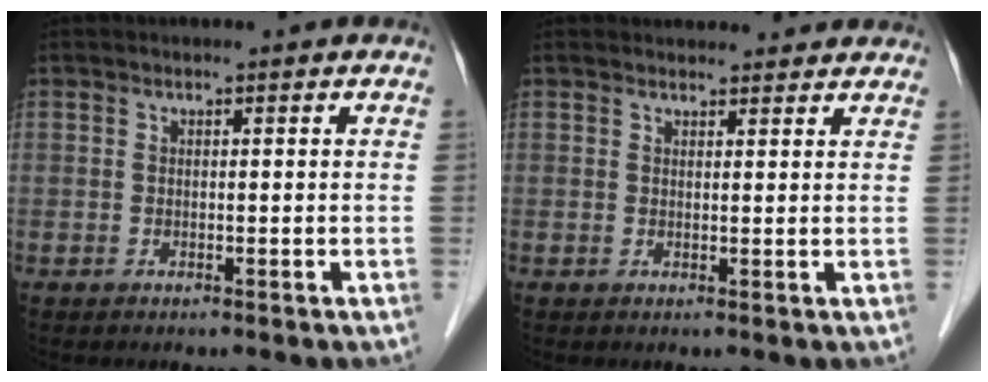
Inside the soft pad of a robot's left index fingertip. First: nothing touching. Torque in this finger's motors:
{"motor_torque": [0.46, -0.56, 0.00, 0.00]}